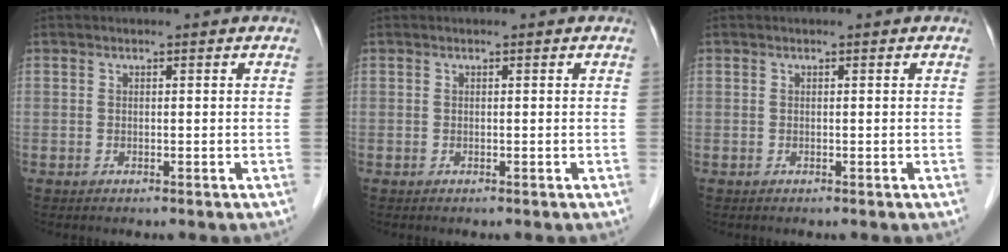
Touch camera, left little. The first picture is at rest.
{"total": 0.0}
{"total": 0.0}